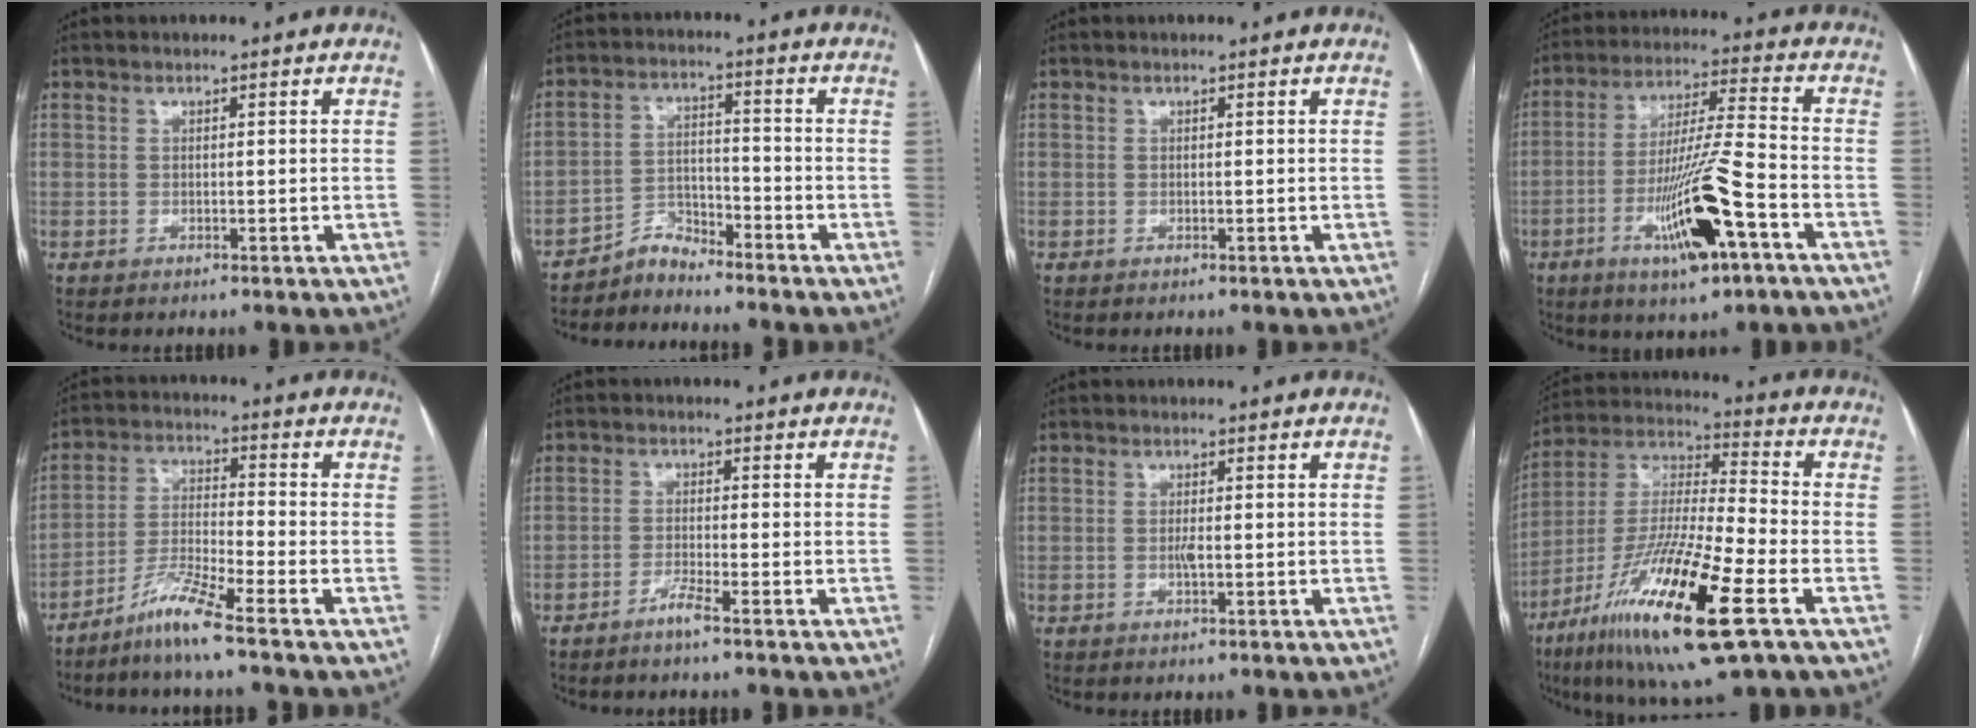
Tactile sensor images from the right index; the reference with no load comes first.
{"total": 4.3, "force": [-4.1, 1.2, -0.4], "torque": [0.013, 0.005, -0.074]}
{"total": 0.0}
{"total": 14.1, "force": [-6.0, 0.8, 12.7], "torque": [-0.242, -0.010, -0.101]}
{"total": 7.2, "force": [-5.7, -0.9, 4.4], "torque": [-0.092, -0.022, -0.116]}
{"total": 2.5, "force": [-2.0, -0.5, 1.5], "torque": [-0.037, -0.003, -0.041]}
{"total": 1.2, "force": [-0.2, 0.1, 1.1], "torque": [-0.023, -0.001, -0.004]}
{"total": 21.9, "force": [-10.4, 2.1, 19.1], "torque": [-0.385, -0.045, -0.189]}